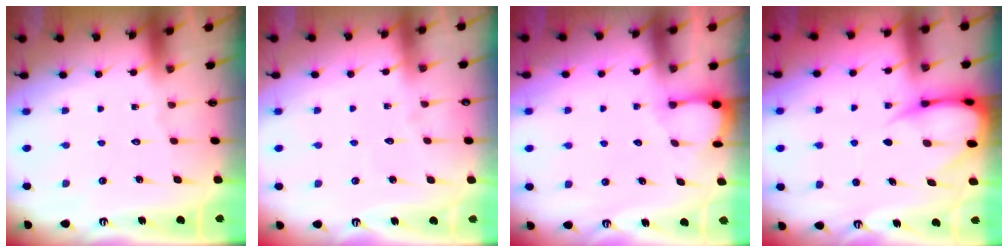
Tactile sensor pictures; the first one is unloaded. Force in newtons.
{"total": 2.8, "press": 2.8, "slide": 0.2}
{"total": 2.0, "press": 2.0, "slide": 0.3}
{"total": 6.8, "press": 6.7, "slide": 0.8}